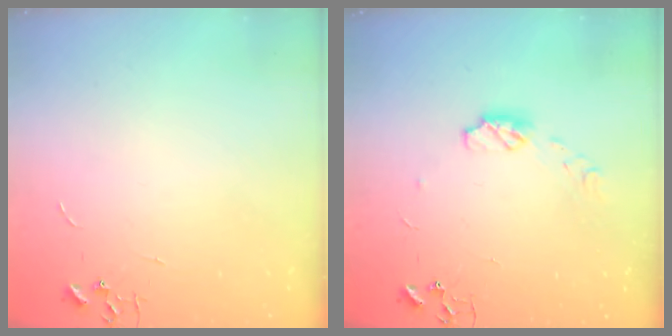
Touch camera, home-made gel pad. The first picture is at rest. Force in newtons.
{"total": 5.9, "press": 5.9, "slide": 0.5}